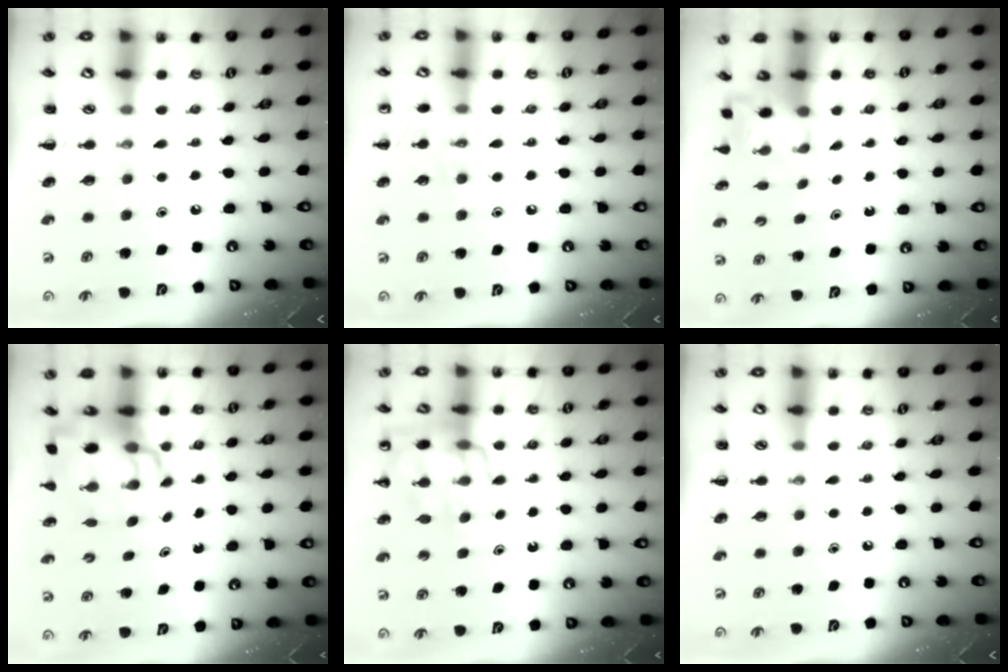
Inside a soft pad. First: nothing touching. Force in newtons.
{"total": 7.1, "press": 6.9, "slide": 1.7}
{"total": 2.0, "press": 1.9, "slide": 0.6}
{"total": 9.5, "press": 9.1, "slide": 2.8}
{"total": 12.3, "press": 11.9, "slide": 2.9}
{"total": 0.0}